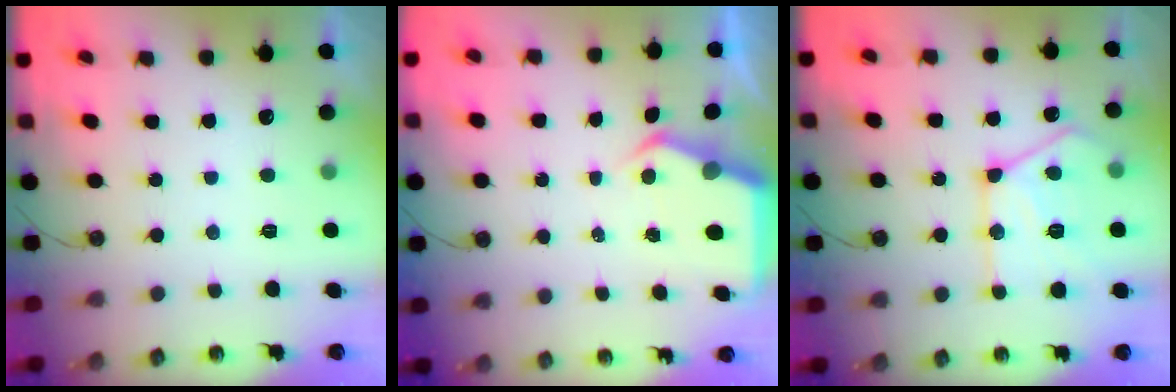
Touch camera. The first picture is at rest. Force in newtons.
{"total": 5.8, "press": 5.7, "slide": 0.6}
{"total": 18.3, "press": 18.2, "slide": 1.7}